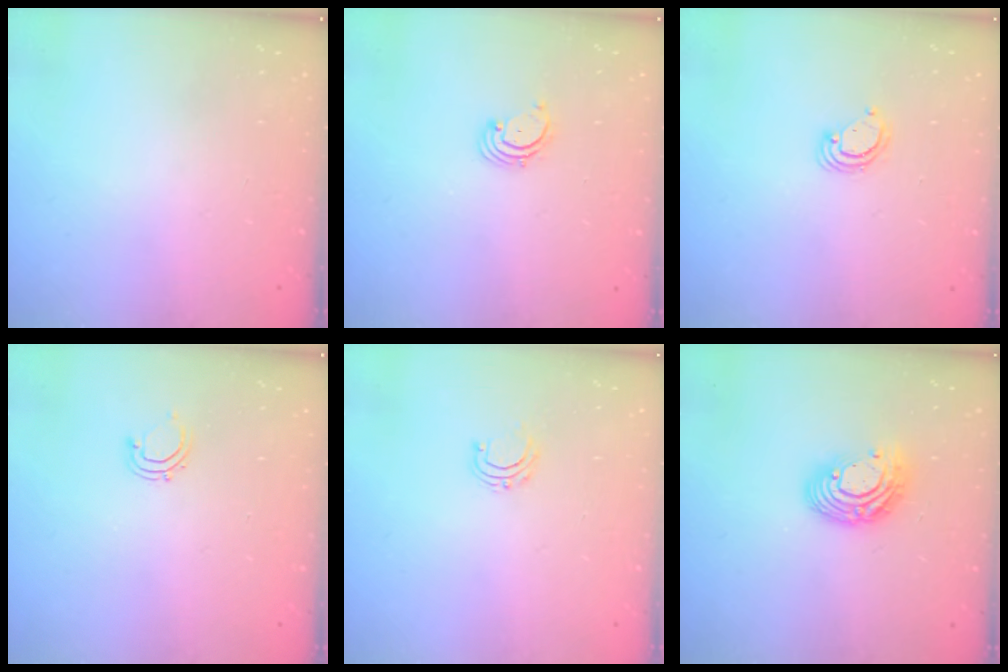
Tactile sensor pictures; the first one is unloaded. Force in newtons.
{"total": 1.7, "press": 1.6, "slide": 0.2}
{"total": 3.8, "press": 3.8, "slide": 0.1}
{"total": 3.7, "press": 3.6, "slide": 0.8}
{"total": 5.9, "press": 5.9, "slide": 0.5}
{"total": 10.5, "press": 10.4, "slide": 0.8}